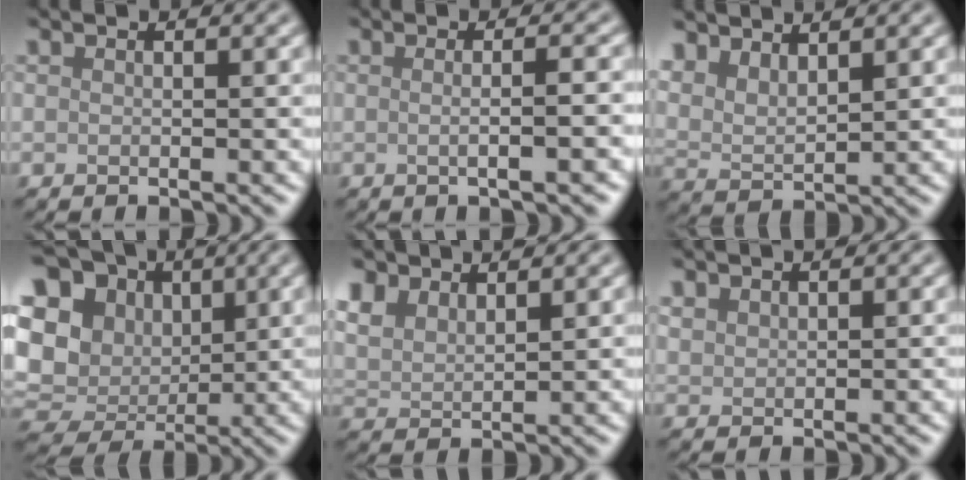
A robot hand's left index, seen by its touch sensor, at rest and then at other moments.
{"total": 4.3, "force": [0.1, 1.6, 3.9], "torque": [-0.019, 0.006, -0.017]}
{"total": 4.8, "force": [3.7, 1.9, 2.3], "torque": [-0.051, 0.002, 0.069]}
{"total": 17.2, "force": [2.8, 14.7, 8.4], "torque": [-0.196, 0.029, 0.034]}
{"total": 5.0, "force": [3.6, 2.6, 2.3], "torque": [-0.059, 0.009, 0.065]}
{"total": 1.2, "force": [1.0, 0.6, 0.1], "torque": [-0.004, 0.001, 0.023]}